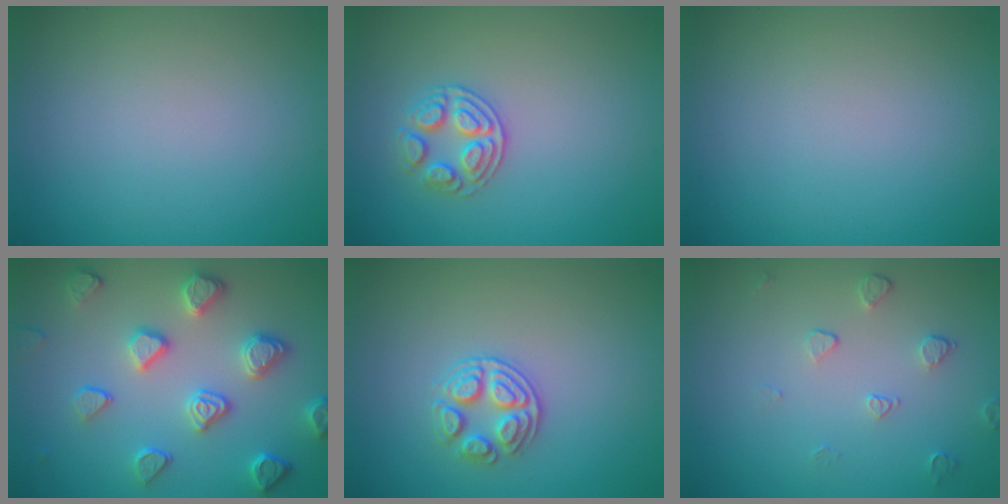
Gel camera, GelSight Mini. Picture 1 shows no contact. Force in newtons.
{"total": 2.6, "press": 2.5, "slide": 0.8}
{"total": 0.0}
{"total": 4.6, "press": 4.1, "slide": 2.0}
{"total": 2.7, "press": 2.5, "slide": 0.9}
{"total": 1.5, "press": 0.9, "slide": 1.1}